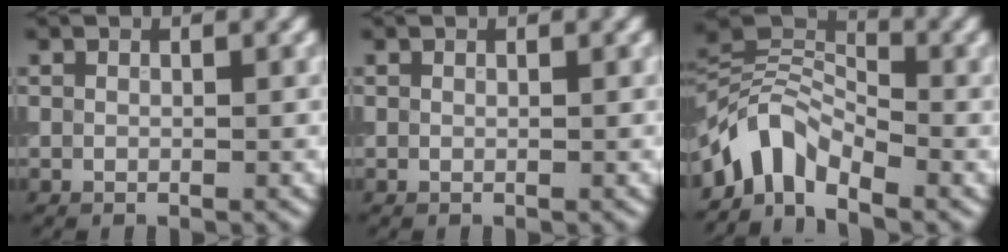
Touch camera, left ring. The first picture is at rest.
{"total": 0.0}
{"total": 5.3, "force": [-3.6, 2.7, 2.8], "torque": [-0.038, 0.005, -0.081]}